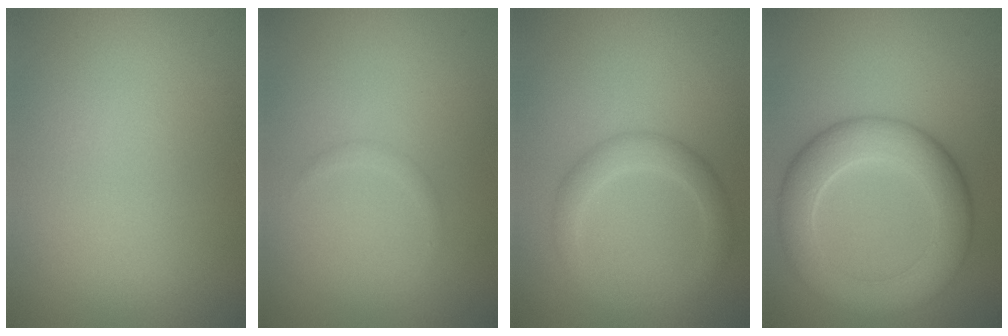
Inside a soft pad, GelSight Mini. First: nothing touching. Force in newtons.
{"total": 0.7, "press": 0.7, "slide": 0.1}
{"total": 2.7, "press": 2.7, "slide": 0.1}
{"total": 7.2, "press": 7.2, "slide": 0.4}